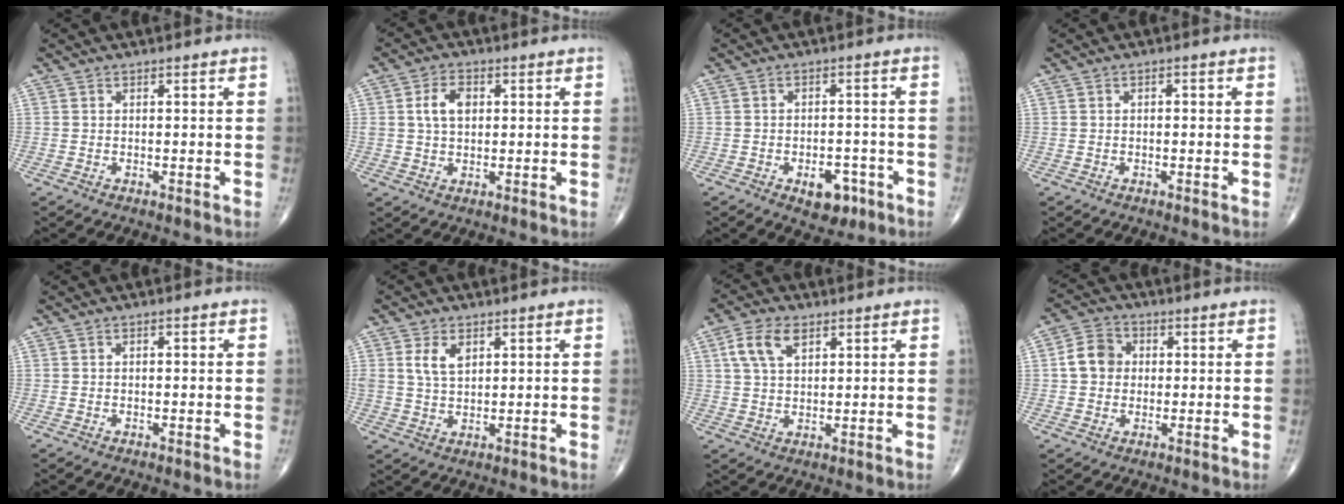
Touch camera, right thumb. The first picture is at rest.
{"total": 5.5, "force": [1.2, 3.5, 4.0], "torque": [-0.069, 0.004, 0.022]}
{"total": 6.4, "force": [-3.1, 3.8, 4.1], "torque": [-0.033, 0.018, -0.039]}
{"total": 0.8, "force": [0.1, 0.4, 0.7], "torque": [-0.010, 0.003, -0.001]}
{"total": 0.5, "force": [0.0, 0.2, 0.5], "torque": [-0.010, 0.001, 0.001]}
{"total": 4.8, "force": [1.9, 2.8, 3.4], "torque": [-0.057, -0.007, 0.041]}
{"total": 6.9, "force": [3.0, 3.9, 4.9], "torque": [-0.090, 0.000, 0.057]}
{"total": 6.5, "force": [0.5, 5.5, 3.4], "torque": [-0.049, 0.013, 0.001]}